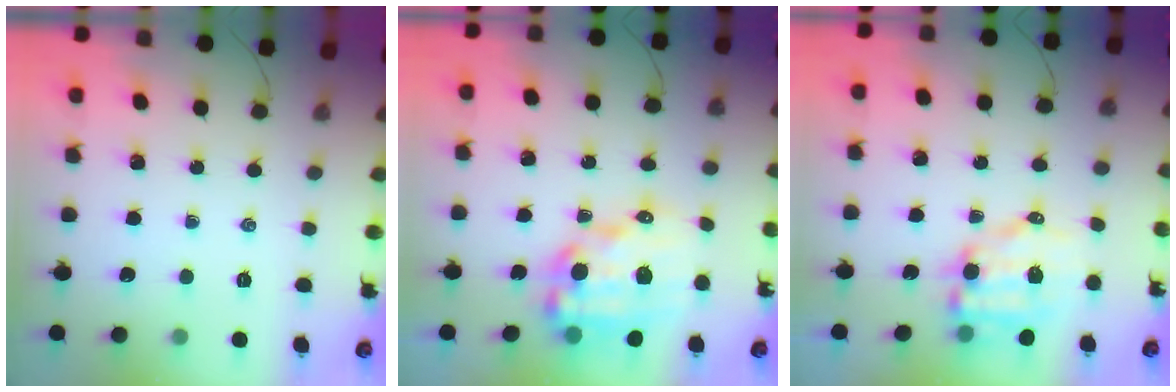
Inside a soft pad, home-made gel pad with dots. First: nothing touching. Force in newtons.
{"total": 15.4, "press": 15.0, "slide": 3.5}
{"total": 7.8, "press": 7.6, "slide": 1.9}